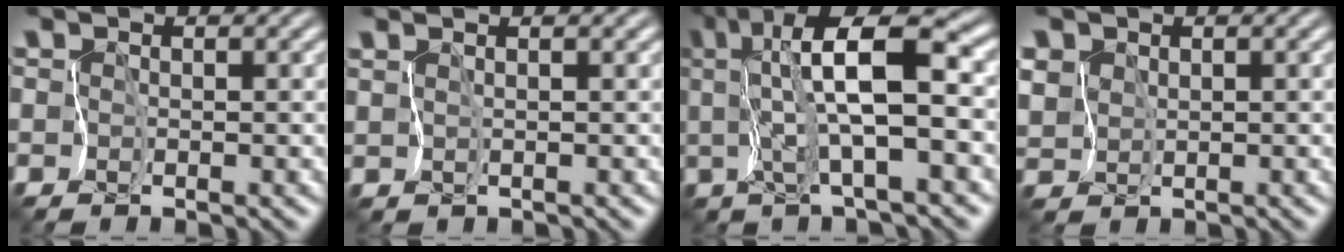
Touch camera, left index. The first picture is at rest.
{"total": 1.4, "force": [0.5, -1.2, -0.5], "torque": [0.002, -0.013, 0.027]}
{"total": 6.6, "force": [0.7, -0.2, 6.5], "torque": [-0.124, 0.005, 0.020]}
{"total": 4.9, "force": [3.1, 3.5, 1.4], "torque": [-0.056, 0.008, 0.049]}